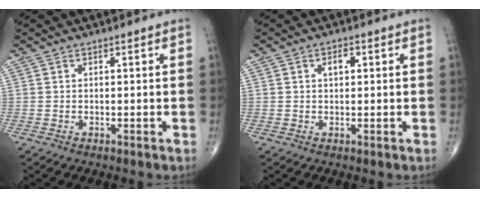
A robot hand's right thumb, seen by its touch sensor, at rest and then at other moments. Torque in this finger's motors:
{"motor_torque": [0.08, 0.82, 0.30, 0.38, 0.02]}